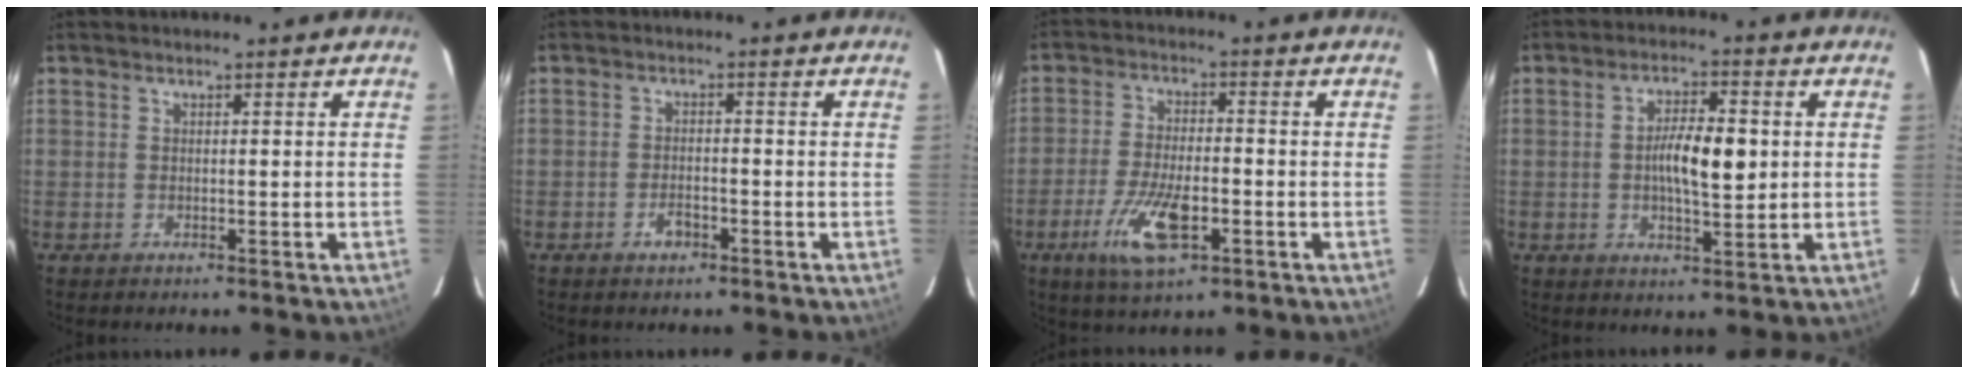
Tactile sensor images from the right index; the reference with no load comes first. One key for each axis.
{"total": 2.2, "fx": -1.3, "fy": 1.0, "fz": 1.4, "tx": -0.028, "ty": 0.002, "tz": -0.021}
{"total": 9.2, "fx": -3.8, "fy": 2.8, "fz": 7.9, "tx": -0.160, "ty": -0.013, "tz": -0.064}
{"total": 7.5, "fx": 0.3, "fy": 2.2, "fz": 7.1, "tx": -0.128, "ty": 0.008, "tz": 0.006}